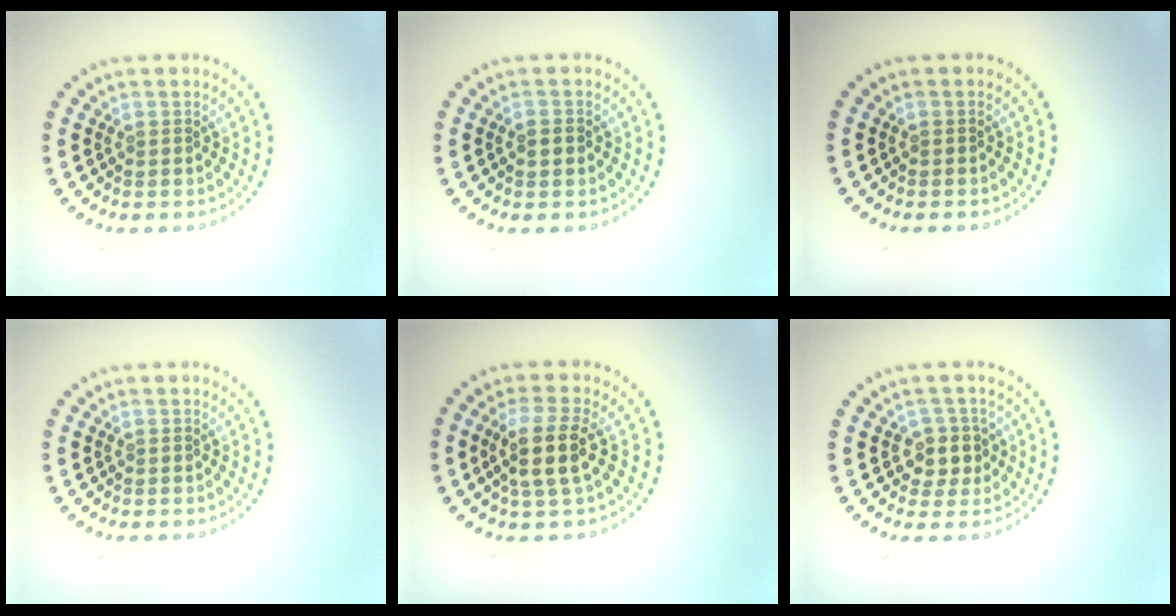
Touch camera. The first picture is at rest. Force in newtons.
{"total": 1.7, "press": 1.7, "slide": 0.0}
{"total": 0.0}
{"total": 0.0}
{"total": 3.5, "press": 2.9, "slide": 1.9}
{"total": 2.5, "press": 2.2, "slide": 1.2}